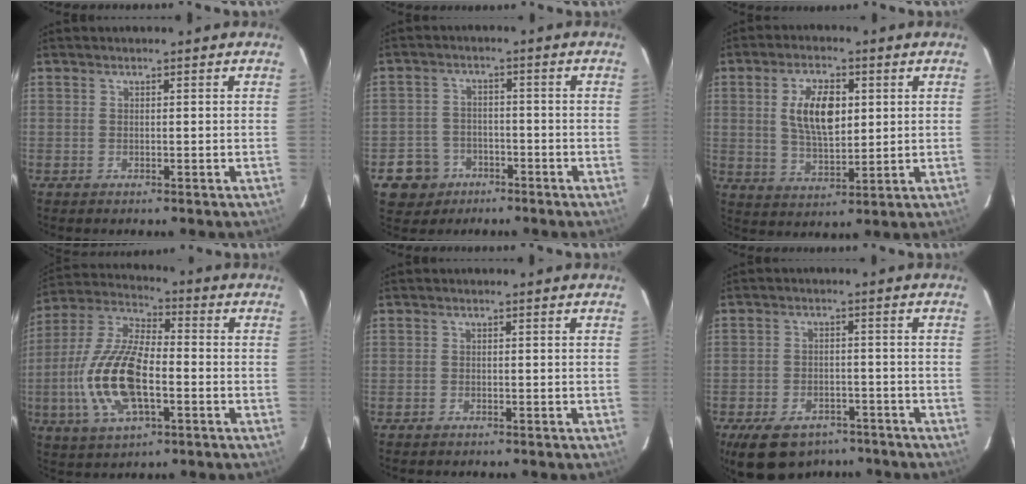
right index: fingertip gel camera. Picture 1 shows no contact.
{"total": 6.9, "force": [-3.7, 5.7, 1.0], "torque": [-0.041, 0.022, -0.054]}
{"total": 9.8, "force": [2.2, 4.7, 8.3], "torque": [-0.156, 0.006, 0.044]}
{"total": 16.9, "force": [-4.0, 7.1, 14.8], "torque": [-0.317, -0.002, -0.079]}
{"total": 0.8, "force": [-0.6, 0.4, 0.1], "torque": [-0.005, 0.002, -0.011]}
{"total": 13.4, "force": [-9.3, 7.5, 6.0], "torque": [-0.142, 0.002, -0.132]}